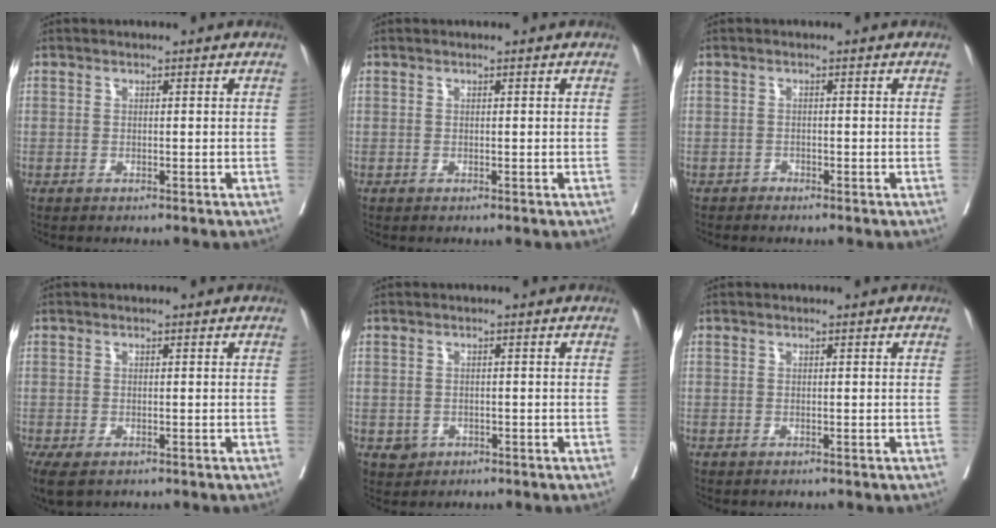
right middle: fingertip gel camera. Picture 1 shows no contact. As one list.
[{"total": 0.0}, {"total": 0.6, "force": [-0.6, 0.2, -0.1], "torque": [-0.002, -0.001, -0.013]}, {"total": 5.2, "force": [-3.0, 2.8, 3.1], "torque": [-0.072, -0.016, -0.049]}, {"total": 2.1, "force": [-0.8, 1.9, 0.4], "torque": [0.000, 0.005, -0.006]}, {"total": 0.0}]